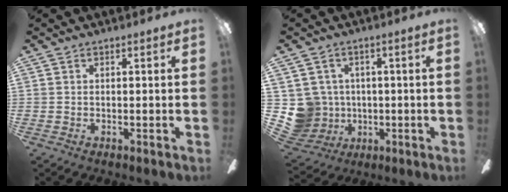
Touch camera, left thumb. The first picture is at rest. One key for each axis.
{"total": 8.3, "fx": -0.1, "fy": 8.2, "fz": 1.1, "tx": -0.065, "ty": 0.000, "tz": 0.009}